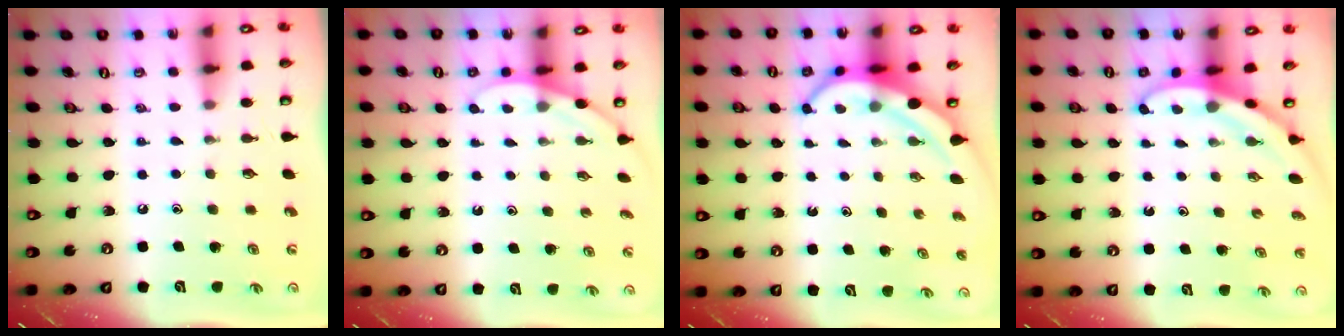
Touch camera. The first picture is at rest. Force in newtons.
{"total": 2.8, "press": 2.8, "slide": 0.2}
{"total": 6.4, "press": 6.3, "slide": 0.8}
{"total": 3.4, "press": 3.4, "slide": 0.1}